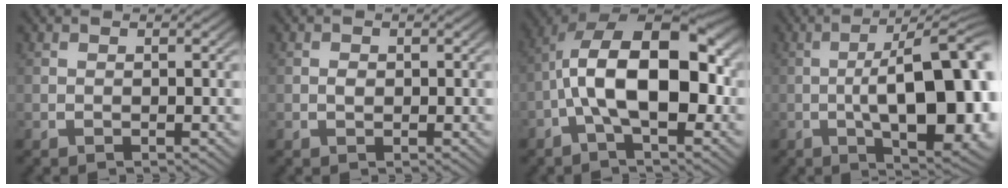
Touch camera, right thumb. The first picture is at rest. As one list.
[{"total": 0.8, "force": [0.0, 0.6, 0.5], "torque": [-0.010, -0.007, 0.005]}, {"total": 15.9, "force": [-0.3, 9.7, 12.6], "torque": [-0.222, -0.029, -0.003]}, {"total": 14.8, "force": [-1.5, 7.0, 13.0], "torque": [-0.201, -0.043, 0.000]}]